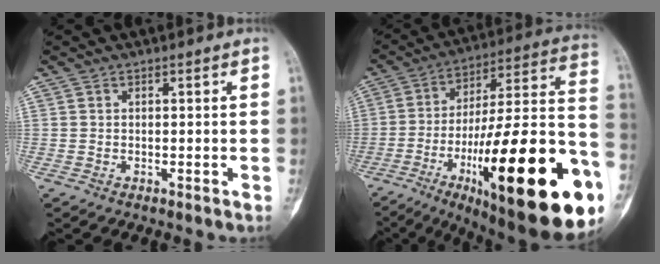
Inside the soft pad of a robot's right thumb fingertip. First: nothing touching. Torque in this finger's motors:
{"motor_torque": [2.93, 2.08, 2.49, -0.28, 0.78]}